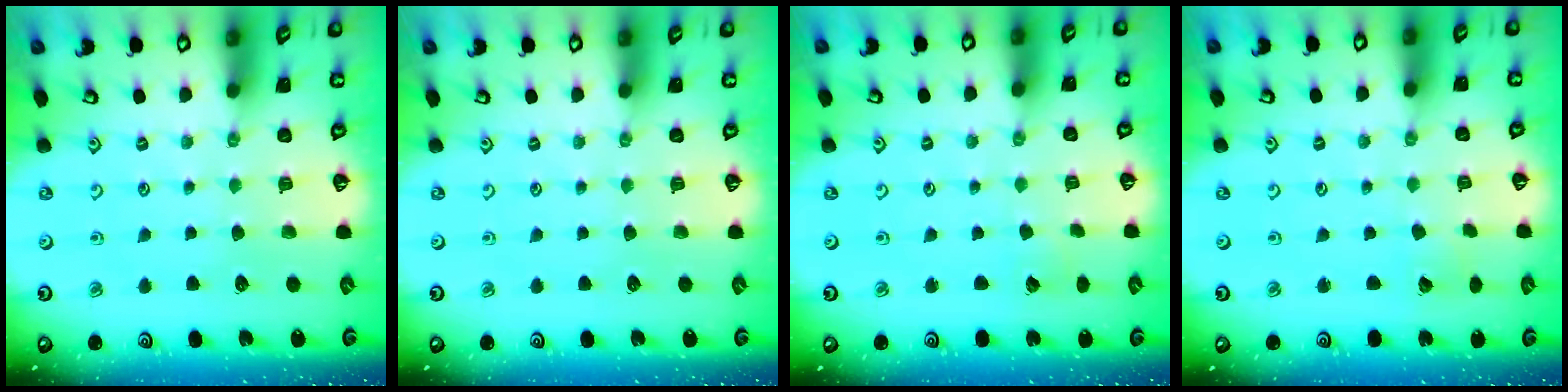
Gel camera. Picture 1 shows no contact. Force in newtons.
{"total": 0.0}
{"total": 2.0, "press": 2.0, "slide": 0.1}
{"total": 2.8, "press": 2.8, "slide": 0.3}